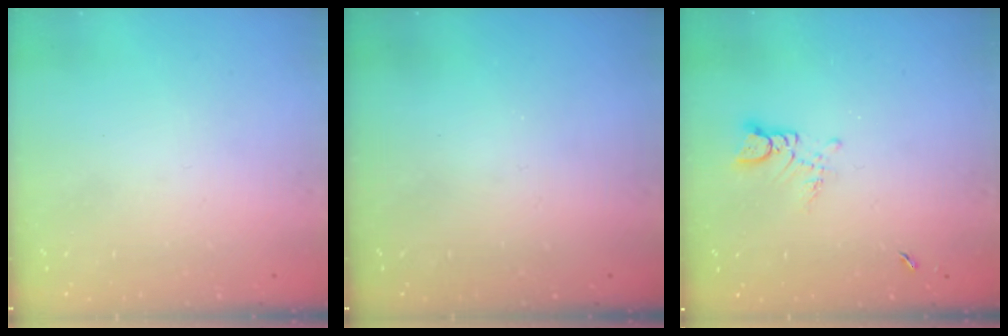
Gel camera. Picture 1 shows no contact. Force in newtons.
{"total": 0.0}
{"total": 2.7, "press": 2.7, "slide": 0.3}